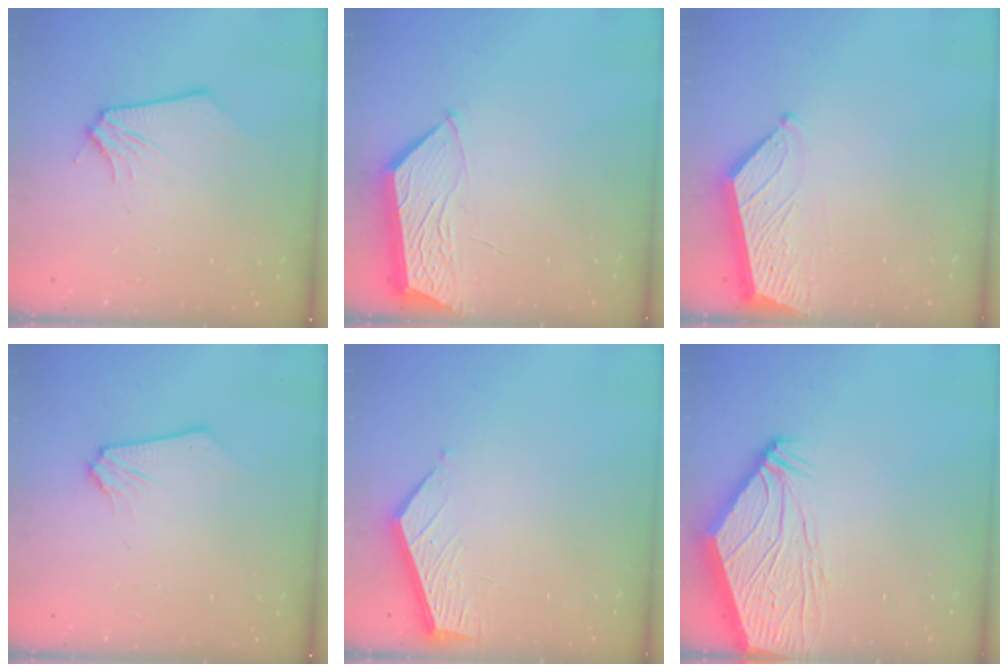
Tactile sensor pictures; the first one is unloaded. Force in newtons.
{"total": 4.9, "press": 4.8, "slide": 0.6}
{"total": 6.3, "press": 6.2, "slide": 0.5}
{"total": 0.0}
{"total": 5.6, "press": 5.6, "slide": 0.2}
{"total": 12.3, "press": 12.2, "slide": 1.7}